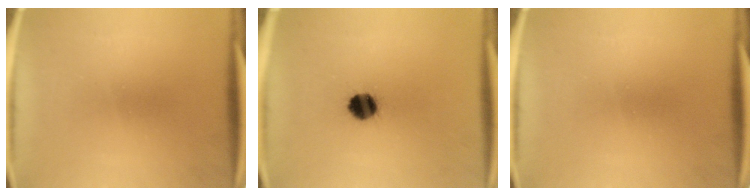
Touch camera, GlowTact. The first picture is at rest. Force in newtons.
{"total": 7.0}
{"total": 0.0}